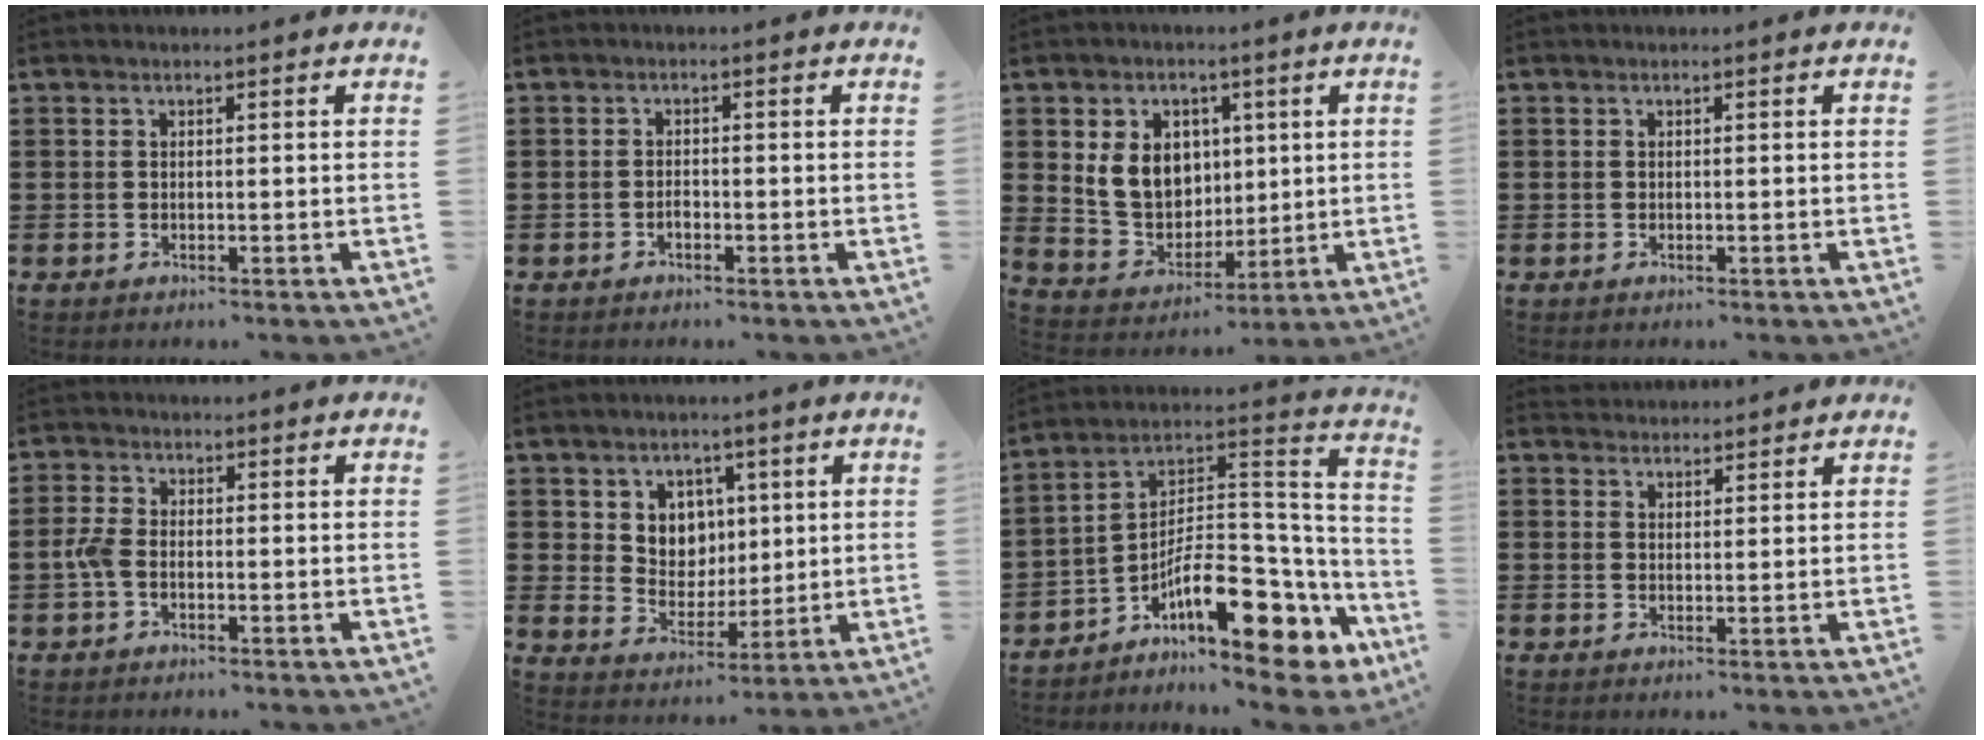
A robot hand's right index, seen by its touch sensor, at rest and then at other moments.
{"total": 1.0, "force": [-0.6, 0.4, 0.6], "torque": [-0.012, -0.003, -0.010]}
{"total": 8.6, "force": [1.8, 7.2, 4.3], "torque": [-0.100, 0.013, 0.036]}
{"total": 0.0}
{"total": 2.7, "force": [-0.9, 1.4, 2.1], "torque": [-0.062, -0.005, -0.022]}
{"total": 5.4, "force": [2.4, 4.7, 1.0], "torque": [-0.041, 0.000, 0.043]}
{"total": 13.4, "force": [-7.5, 5.7, 9.5], "torque": [-0.119, 0.010, -0.127]}
{"total": 2.1, "force": [2.0, -0.2, -0.6], "torque": [0.009, 0.000, 0.040]}